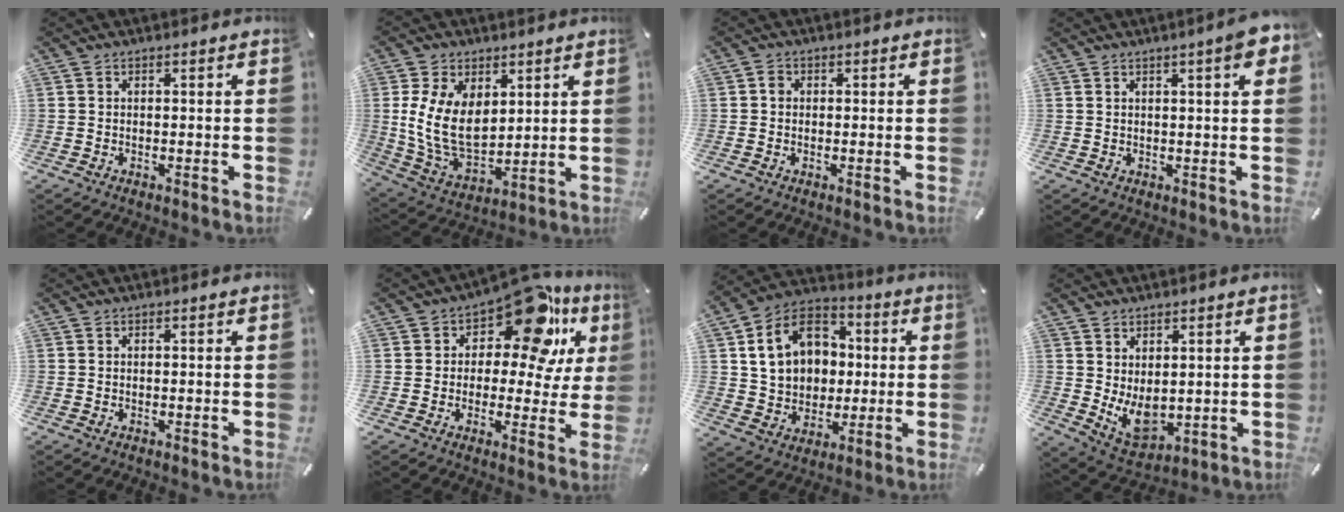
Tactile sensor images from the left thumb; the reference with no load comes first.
{"total": 13.5, "force": [3.0, 9.5, 9.2], "torque": [-0.207, -0.016, 0.056]}
{"total": 1.0, "force": [-0.1, 0.9, 0.5], "torque": [-0.008, 0.006, -0.004]}
{"total": 6.0, "force": [2.7, 0.8, 5.3], "torque": [-0.079, -0.006, 0.040]}
{"total": 0.0}
{"total": 15.4, "force": [9.2, 7.4, 9.9], "torque": [-0.139, -0.064, 0.154]}
{"total": 15.2, "force": [2.7, 12.9, 7.4], "torque": [-0.150, 0.008, 0.056]}
{"total": 7.5, "force": [0.9, 5.4, 5.1], "torque": [-0.084, -0.016, 0.023]}